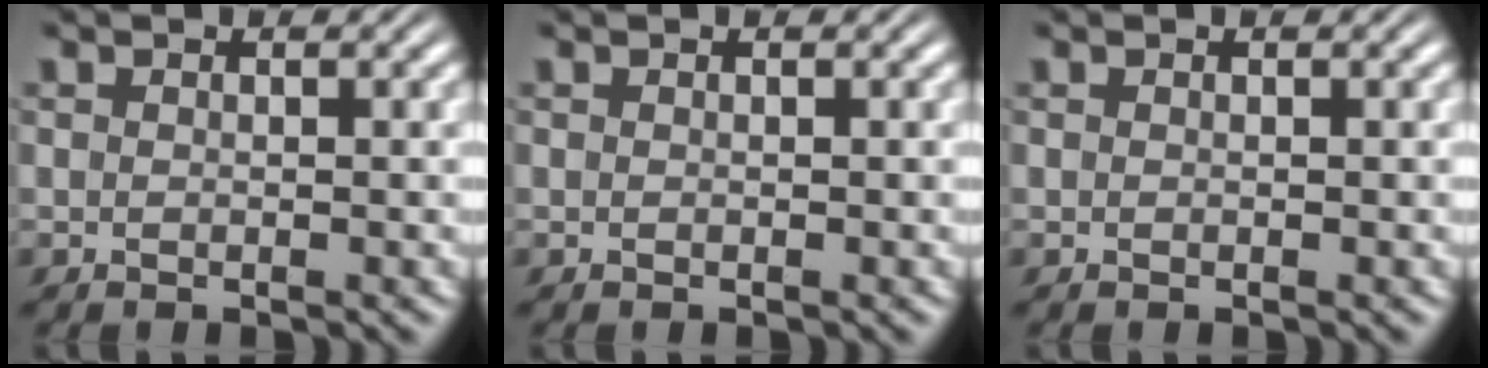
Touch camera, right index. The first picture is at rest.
{"total": 0.0}
{"total": 0.0}